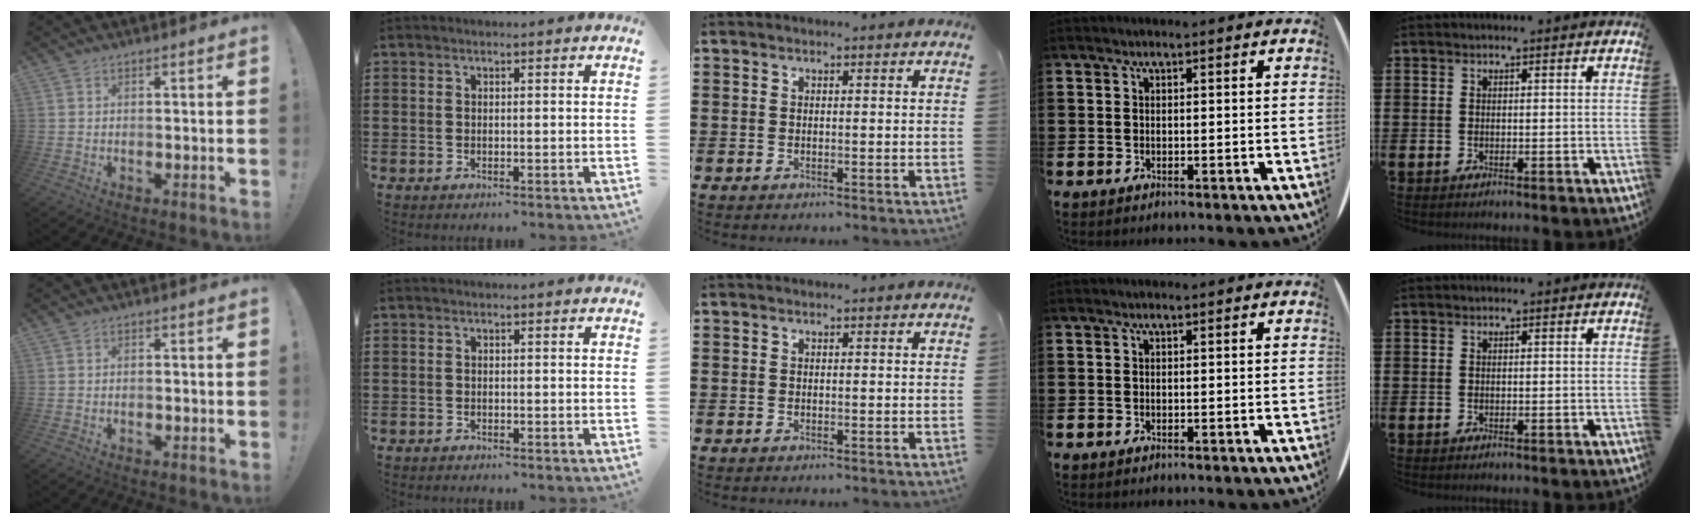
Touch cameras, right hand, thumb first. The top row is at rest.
{"thumb": {"total": 0.6, "force": [-0.4, 0.2, 0.4], "torque": [-0.008, 0.000, -0.008]}, "index": {"total": 0.6, "force": [-0.6, 0.1, 0.0], "torque": [-0.001, 0.000, -0.012]}}